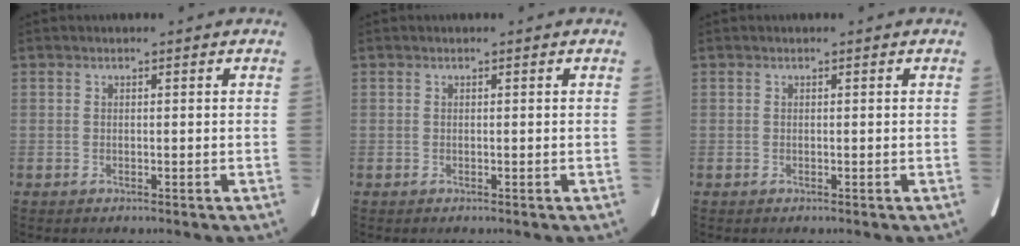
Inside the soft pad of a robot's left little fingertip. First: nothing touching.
{"total": 0.0}
{"total": 0.0}